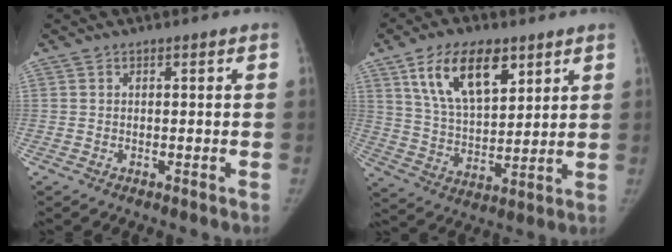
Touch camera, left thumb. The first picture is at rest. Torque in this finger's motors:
{"motor_torque": [0.51, 0.83, 1.39, -0.81, 0.07]}